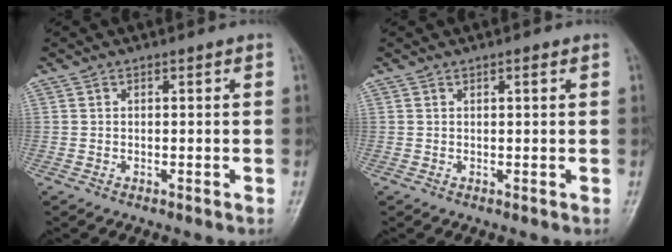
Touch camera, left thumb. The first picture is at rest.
{"total": 0.8, "force": [0.4, 0.3, 0.6], "torque": [-0.005, 0.003, 0.004]}